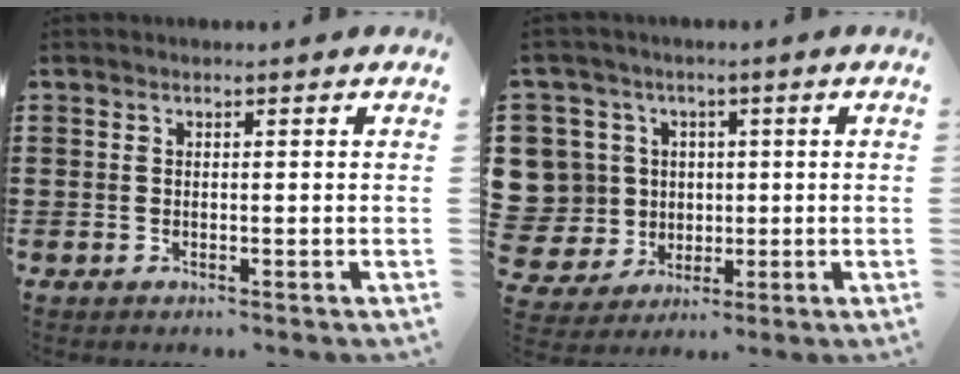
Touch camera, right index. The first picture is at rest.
{"total": 9.0, "force": [1.5, 8.7, 1.9], "torque": [-0.108, 0.004, 0.031]}